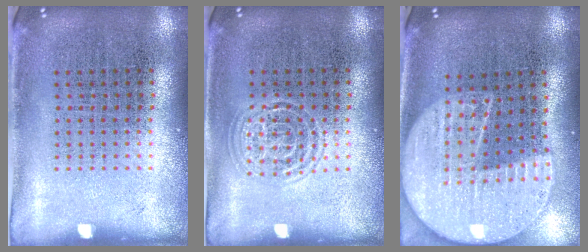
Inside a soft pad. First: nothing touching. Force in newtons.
{"total": 1.3, "press": 1.3, "slide": 0.1}
{"total": 2.3, "press": 2.0, "slide": 1.1}